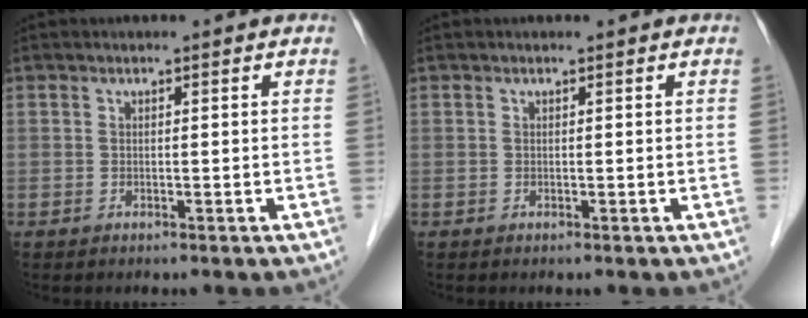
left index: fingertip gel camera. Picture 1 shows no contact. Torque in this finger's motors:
{"motor_torque": [0.27, 0.00, -0.04, -0.01]}